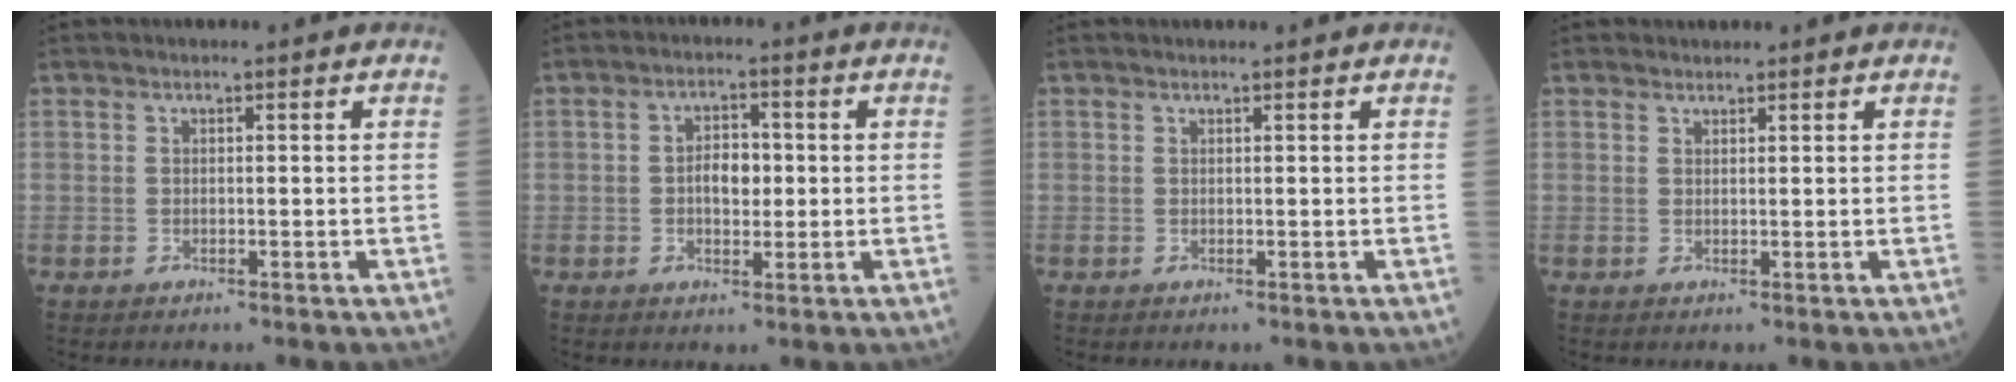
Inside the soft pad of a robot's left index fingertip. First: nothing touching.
{"total": 4.2, "force": [-0.2, 2.4, 3.5], "torque": [-0.061, 0.009, -0.003]}
{"total": 0.6, "force": [0.6, 0.0, 0.1], "torque": [-0.004, 0.003, 0.009]}
{"total": 0.8, "force": [0.7, 0.3, -0.1], "torque": [-0.002, 0.000, 0.011]}